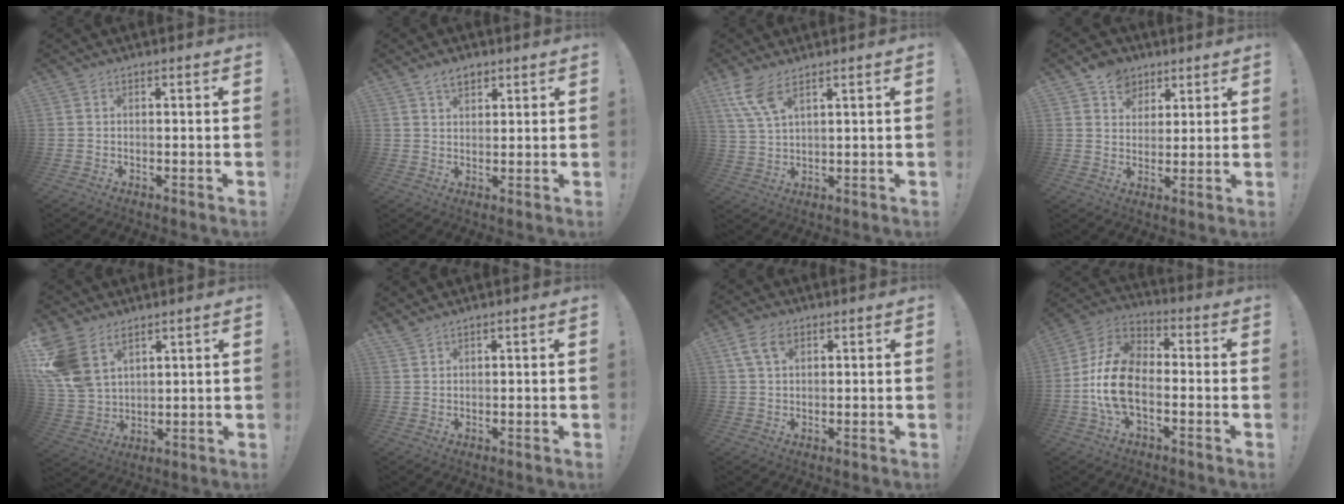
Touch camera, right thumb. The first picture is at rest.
{"total": 4.7, "force": [3.0, 2.7, 2.3], "torque": [-0.032, -0.011, 0.054]}
{"total": 8.0, "force": [5.1, 2.3, 5.7], "torque": [-0.117, -0.017, 0.099]}
{"total": 7.9, "force": [4.6, 6.2, 1.8], "torque": [-0.021, -0.029, 0.090]}
{"total": 12.4, "force": [6.9, 8.3, 6.1], "torque": [-0.134, -0.043, 0.138]}
{"total": 2.1, "force": [2.0, 0.1, 0.7], "torque": [-0.015, -0.009, 0.038]}
{"total": 6.2, "force": [3.0, 3.6, 4.0], "torque": [-0.076, 0.000, 0.060]}
{"total": 14.7, "force": [-4.0, 8.7, 11.1], "torque": [-0.227, 0.029, -0.065]}